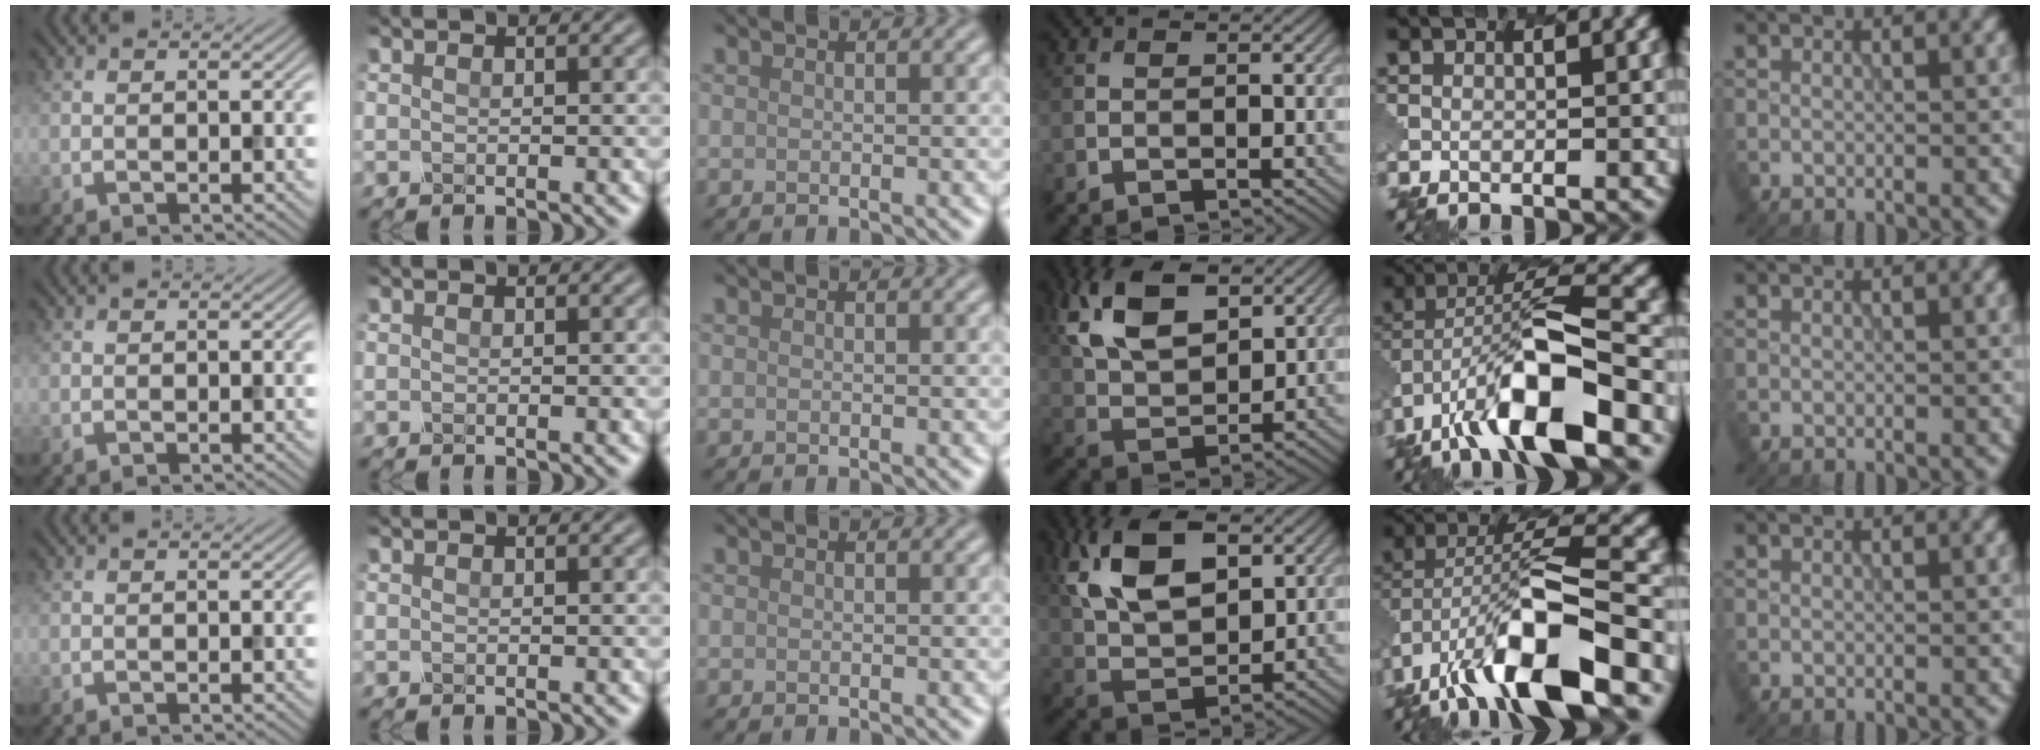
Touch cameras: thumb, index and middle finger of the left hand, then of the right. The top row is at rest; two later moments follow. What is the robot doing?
{"motion": "insert", "object": "pen bag"}